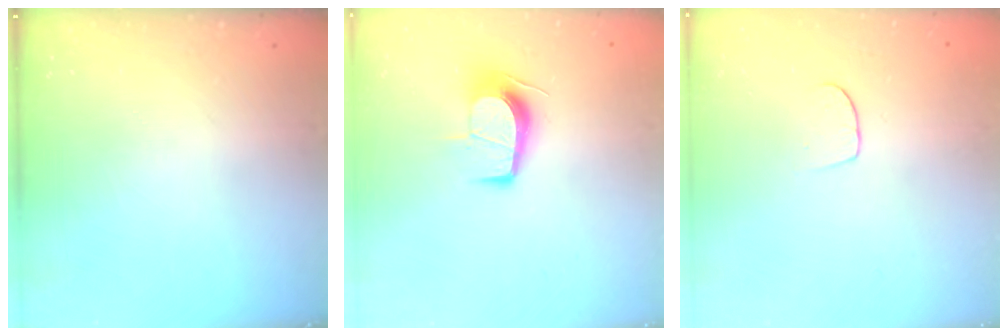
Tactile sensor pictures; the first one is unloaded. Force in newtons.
{"total": 9.9, "press": 9.9, "slide": 0.6}
{"total": 6.3, "press": 6.3, "slide": 0.5}